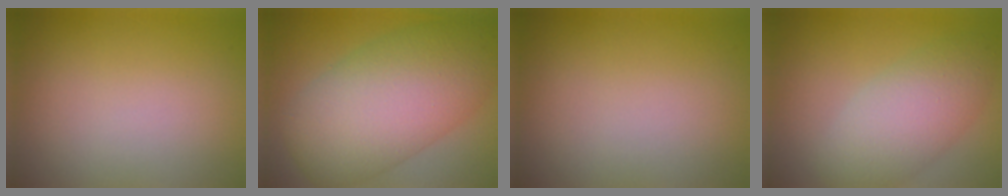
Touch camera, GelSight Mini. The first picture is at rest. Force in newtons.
{"total": 11.3, "press": 11.3, "slide": 0.4}
{"total": 0.0}
{"total": 5.8, "press": 5.8, "slide": 0.1}